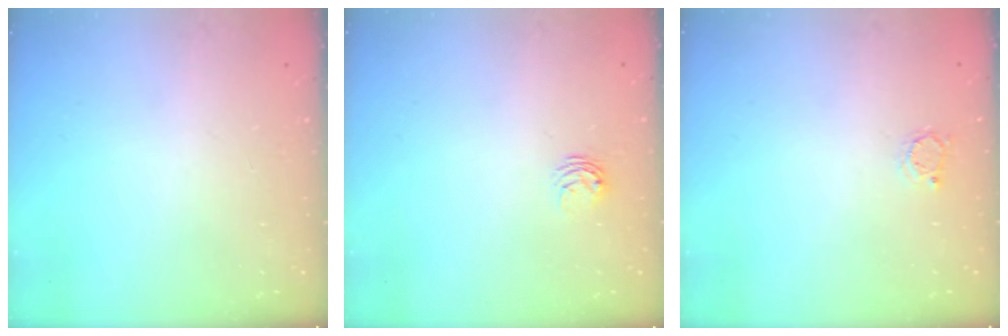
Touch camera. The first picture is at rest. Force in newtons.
{"total": 3.7, "press": 3.6, "slide": 0.4}
{"total": 2.2, "press": 2.1, "slide": 0.4}